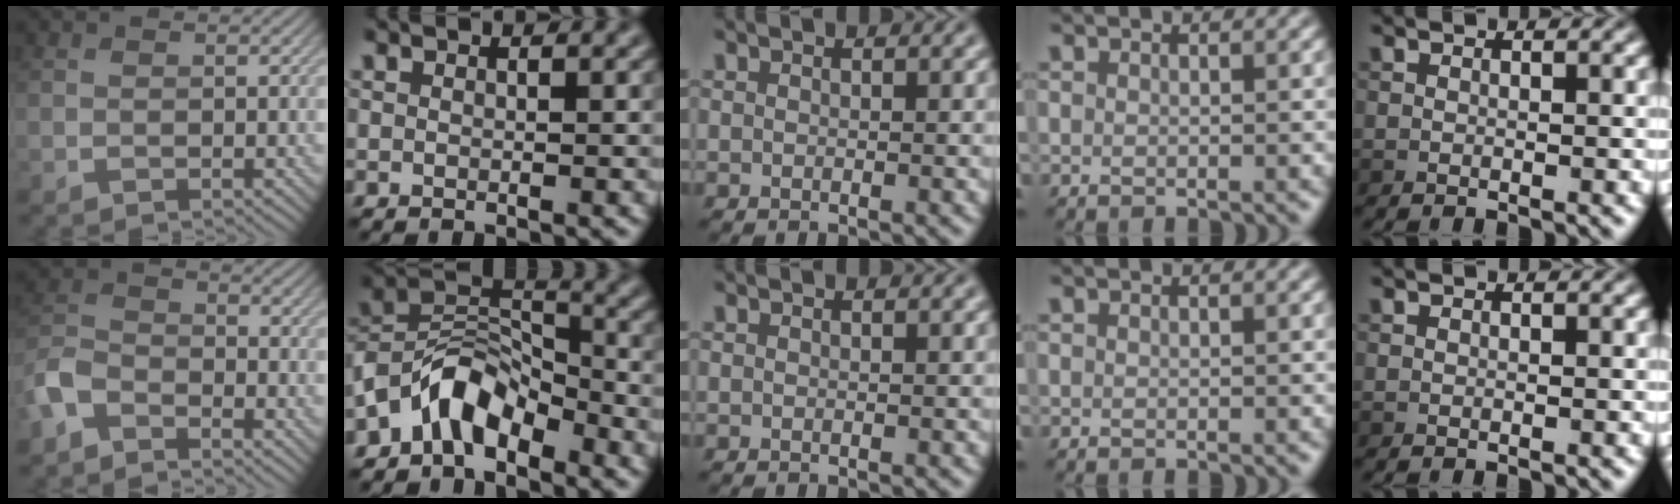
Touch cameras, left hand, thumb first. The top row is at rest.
{"thumb": {"total": 5.8, "force": [-4.2, 2.7, 2.9], "torque": [-0.068, -0.002, -0.103]}, "index": {"total": 5.7, "force": [-4.1, 2.9, 2.8], "torque": [-0.043, 0.012, -0.087]}}